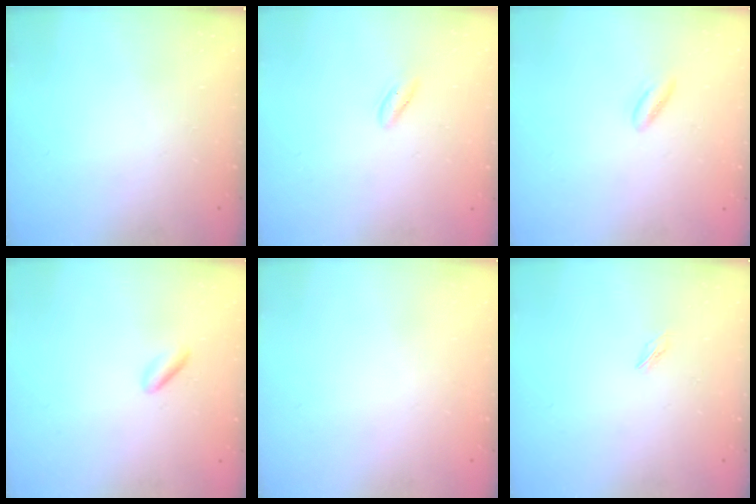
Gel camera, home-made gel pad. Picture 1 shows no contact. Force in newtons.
{"total": 2.1, "press": 2.0, "slide": 0.7}
{"total": 3.8, "press": 3.5, "slide": 1.5}
{"total": 1.6, "press": 1.4, "slide": 0.7}
{"total": 2.1, "press": 2.1, "slide": 0.1}
{"total": 1.7, "press": 1.7, "slide": 0.2}